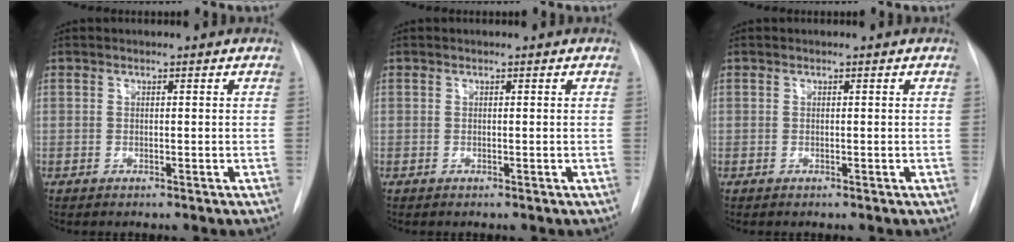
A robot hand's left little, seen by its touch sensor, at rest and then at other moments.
{"total": 0.0}
{"total": 0.0}